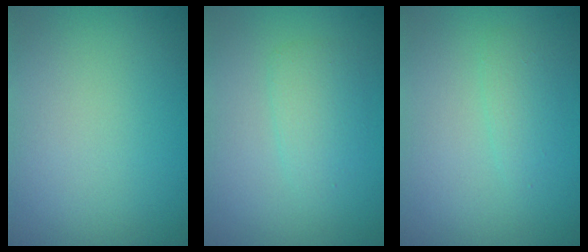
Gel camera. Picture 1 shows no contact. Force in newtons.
{"total": 1.9, "press": 1.9, "slide": 0.0}
{"total": 1.2, "press": 1.2, "slide": 0.1}